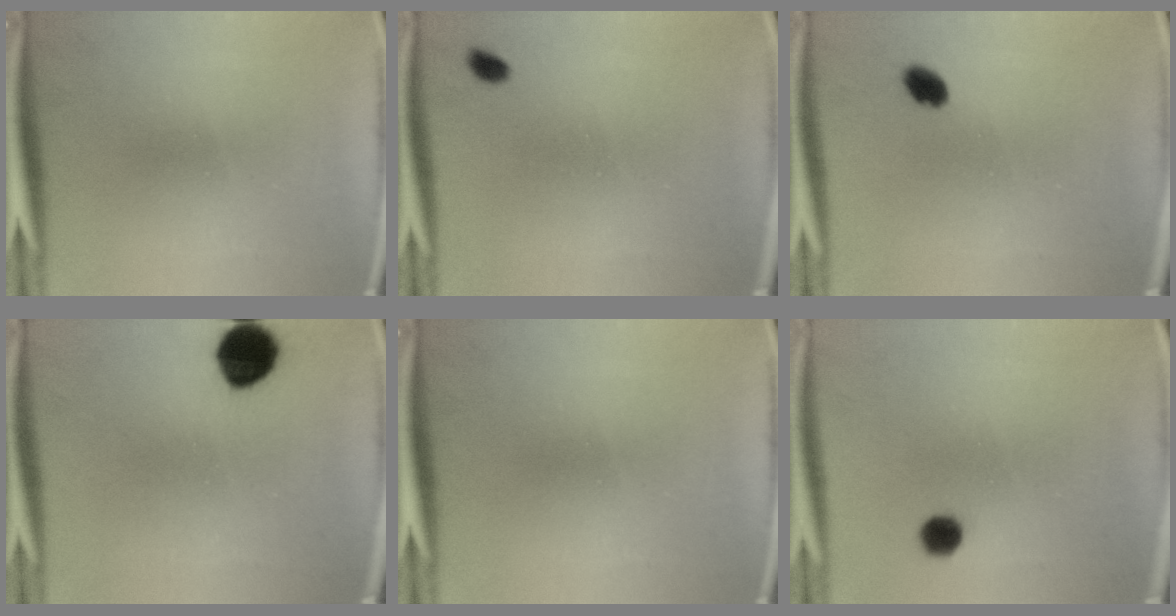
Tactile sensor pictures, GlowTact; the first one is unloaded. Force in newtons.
{"total": 1.3}
{"total": 2.8}
{"total": 9.7}
{"total": 0.0}
{"total": 3.1}